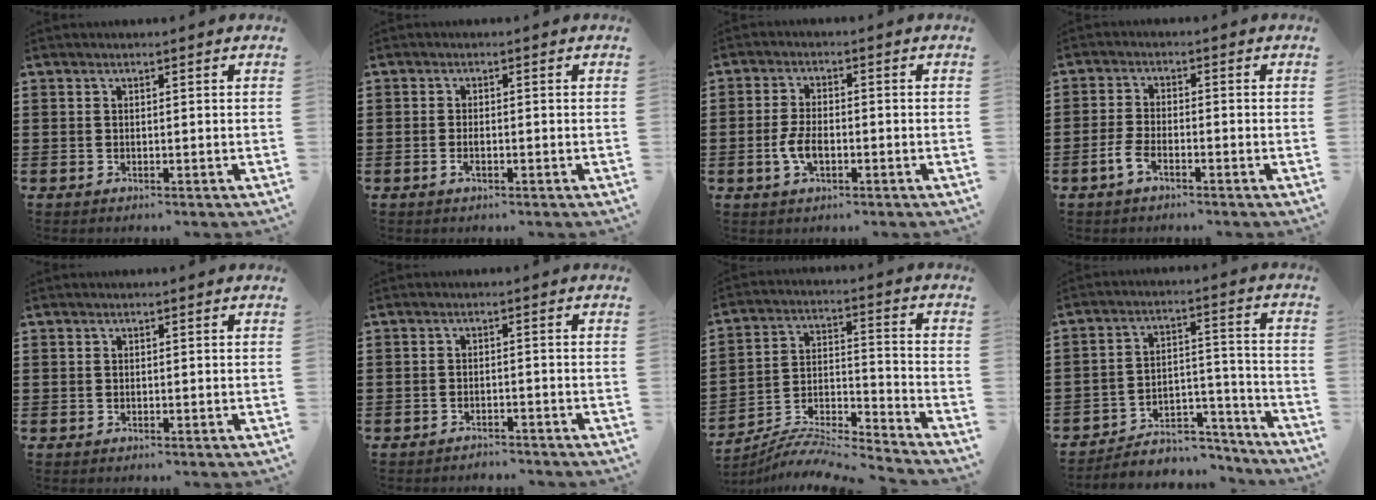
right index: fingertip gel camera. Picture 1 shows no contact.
{"total": 1.4, "force": [-0.6, 0.4, 1.2], "torque": [-0.025, -0.006, -0.008]}
{"total": 4.4, "force": [-1.2, 2.2, 3.6], "torque": [-0.085, -0.003, -0.026]}
{"total": 3.1, "force": [-2.0, 1.1, 2.1], "torque": [-0.059, -0.002, -0.046]}
{"total": 0.0}
{"total": 1.6, "force": [-1.6, 0.1, -0.2], "torque": [-0.003, 0.002, -0.035]}
{"total": 7.2, "force": [-6.9, 0.5, 1.7], "torque": [-0.034, -0.003, -0.143]}
{"total": 5.2, "force": [-4.4, 2.4, 1.3], "torque": [-0.021, 0.017, -0.086]}